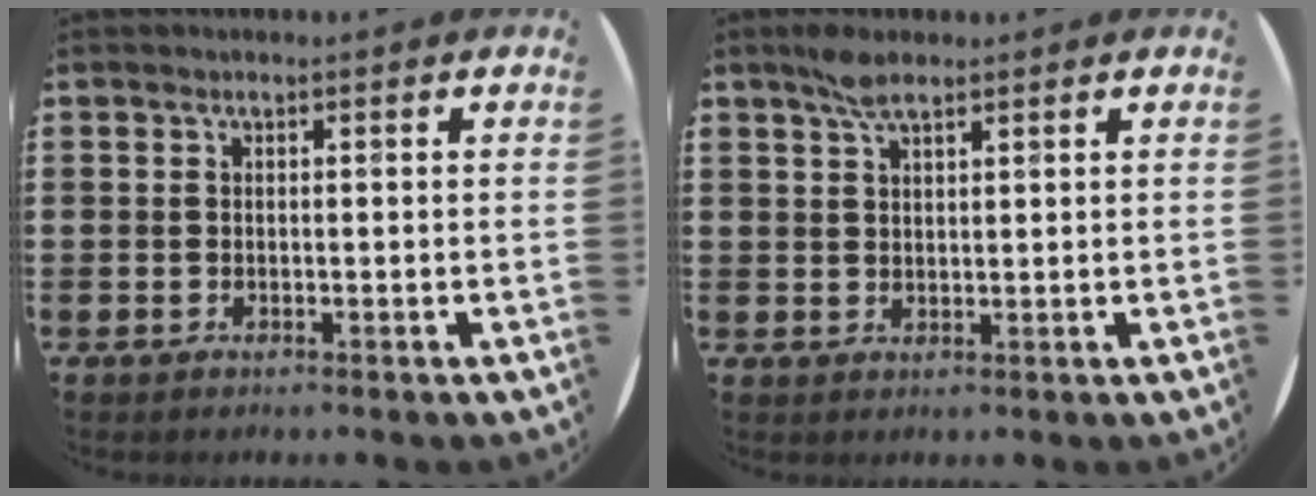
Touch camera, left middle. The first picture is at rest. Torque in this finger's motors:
{"motor_torque": [0.36, 0.21, 0.25, 0.08]}